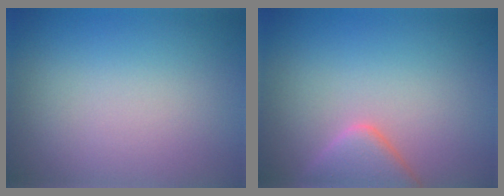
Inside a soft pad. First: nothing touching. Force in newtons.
{"total": 3.7, "press": 3.7, "slide": 0.2}